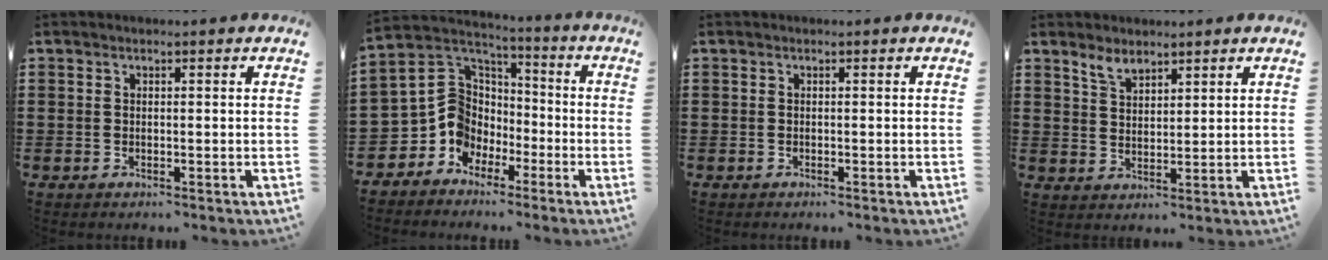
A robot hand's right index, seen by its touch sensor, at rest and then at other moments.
{"total": 9.2, "force": [-2.4, 8.4, 3.0], "torque": [-0.114, 0.002, -0.049]}
{"total": 0.0}
{"total": 3.3, "force": [2.7, 1.5, 1.3], "torque": [-0.033, 0.004, 0.051]}